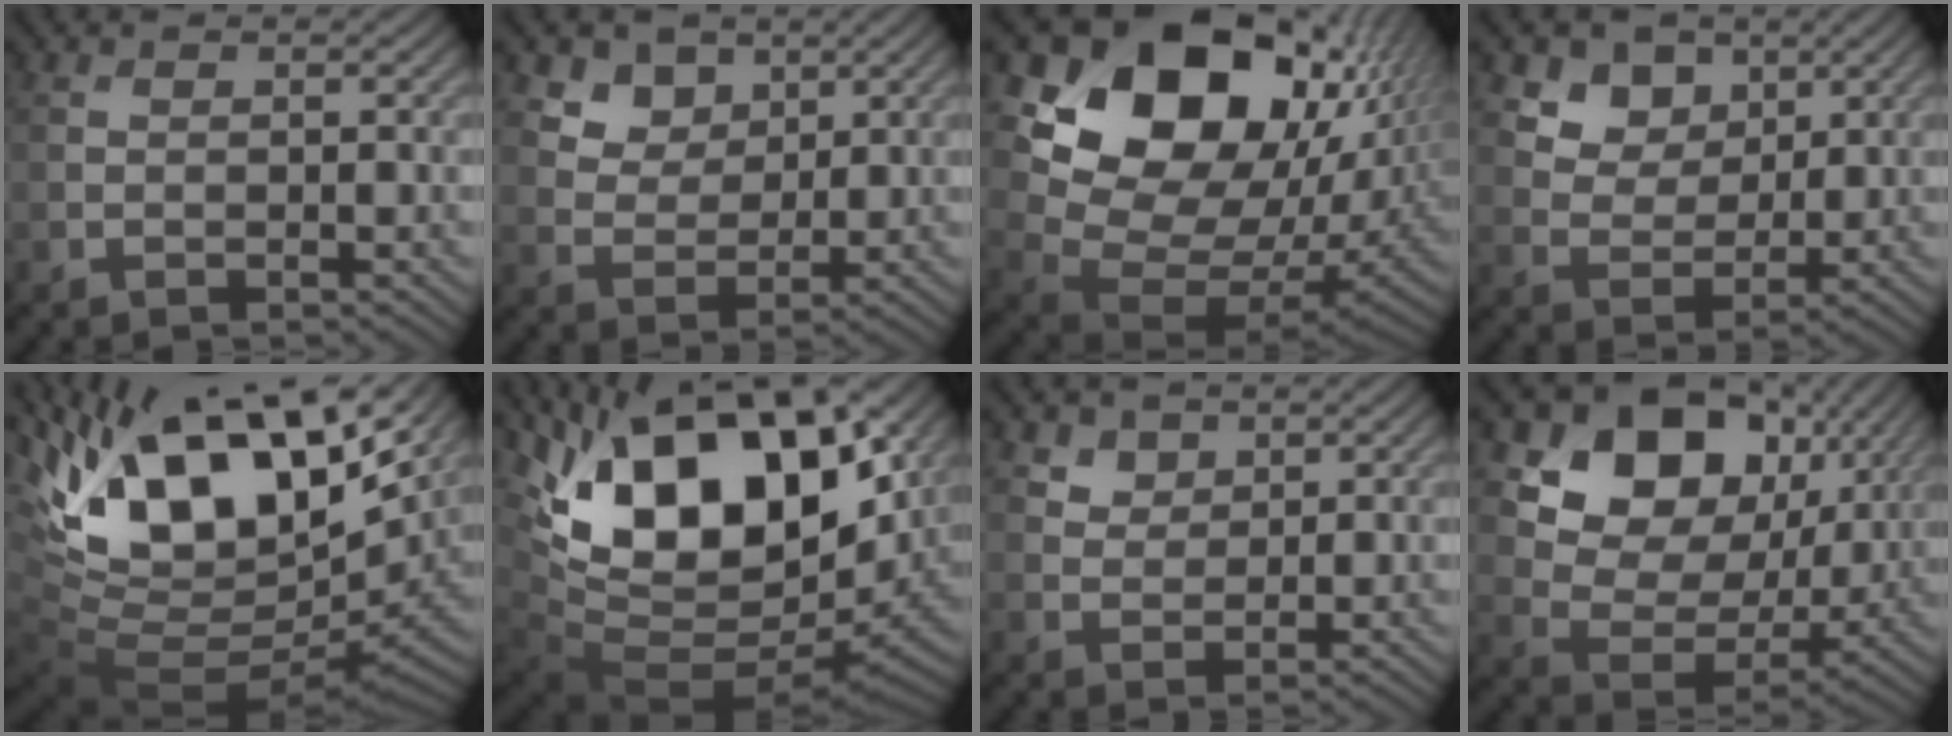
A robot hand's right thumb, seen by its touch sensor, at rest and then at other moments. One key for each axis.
{"total": 5.0, "fx": 3.2, "fy": 3.4, "fz": 1.8, "tx": -0.052, "ty": -0.028, "tz": 0.075}
{"total": 19.0, "fx": 6.6, "fy": 13.7, "fz": 11.3, "tx": -0.205, "ty": -0.009, "tz": 0.143}
{"total": 6.9, "fx": 4.1, "fy": 4.8, "fz": 2.7, "tx": -0.068, "ty": -0.028, "tz": 0.098}
{"total": 17.8, "fx": 7.5, "fy": 8.2, "fz": 13.9, "tx": -0.294, "ty": 0.006, "tz": 0.147}
{"total": 17.8, "fx": 5.4, "fy": 10.0, "fz": 13.6, "tx": -0.256, "ty": -0.002, "tz": 0.107}
{"total": 2.8, "fx": 1.9, "fy": 1.8, "fz": 0.8, "tx": -0.024, "ty": -0.012, "tz": 0.043}
{"total": 14.9, "fx": 6.9, "fy": 10.5, "fz": 8.0, "tx": -0.156, "ty": 0.011, "tz": 0.122}